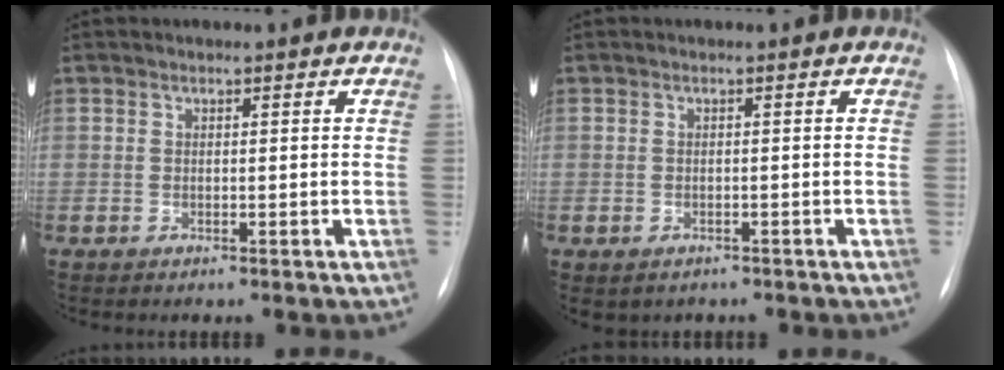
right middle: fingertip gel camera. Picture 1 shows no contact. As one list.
[{"total": 2.5, "force": [-1.8, 1.5, 0.8], "torque": [-0.011, -0.001, -0.015]}]